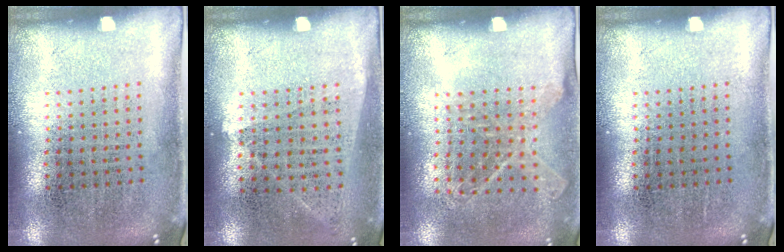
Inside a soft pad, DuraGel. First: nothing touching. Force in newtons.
{"total": 1.0, "press": 0.8, "slide": 0.5}
{"total": 1.1, "press": 1.0, "slide": 0.5}
{"total": 0.0}